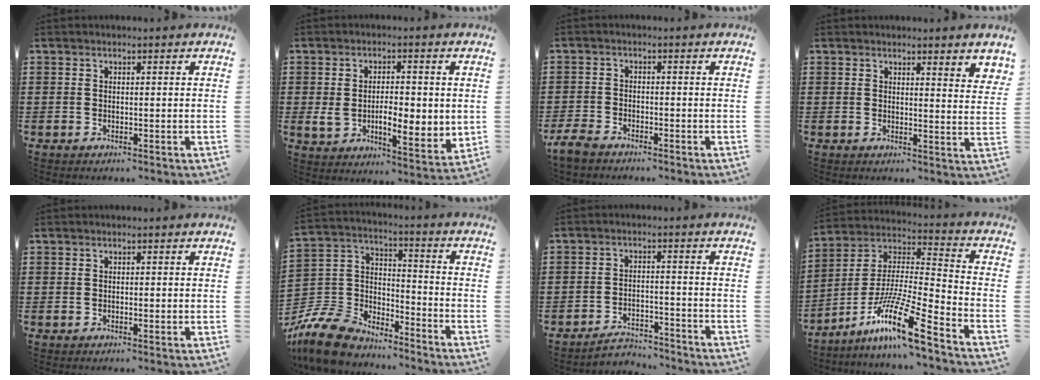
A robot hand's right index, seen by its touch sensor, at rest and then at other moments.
{"total": 6.8, "force": [-0.2, 3.7, 5.7], "torque": [-0.094, 0.004, -0.007]}
{"total": 3.1, "force": [-2.8, 1.0, 0.8], "torque": [-0.031, -0.002, -0.063]}
{"total": 1.8, "force": [1.8, -0.2, 0.4], "torque": [-0.006, -0.003, 0.032]}
{"total": 0.7, "force": [0.1, 0.3, 0.7], "torque": [-0.013, 0.001, 0.002]}
{"total": 10.1, "force": [-9.0, 3.7, 2.8], "torque": [-0.102, 0.012, -0.187]}
{"total": 3.7, "force": [-3.6, 0.6, 0.4], "torque": [-0.011, 0.004, -0.074]}
{"total": 15.2, "force": [-10.3, 1.0, 11.1], "torque": [-0.212, 0.006, -0.191]}